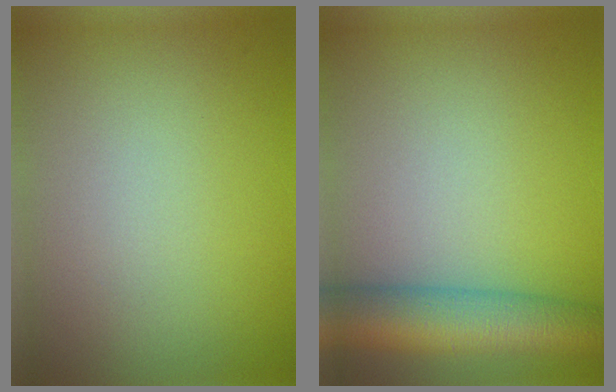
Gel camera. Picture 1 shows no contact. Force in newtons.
{"total": 7.9, "press": 7.9, "slide": 0.4}